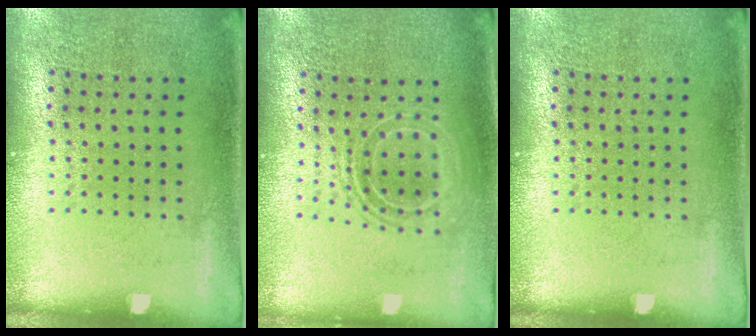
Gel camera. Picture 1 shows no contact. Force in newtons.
{"total": 1.8, "press": 1.3, "slide": 1.1}
{"total": 0.0}